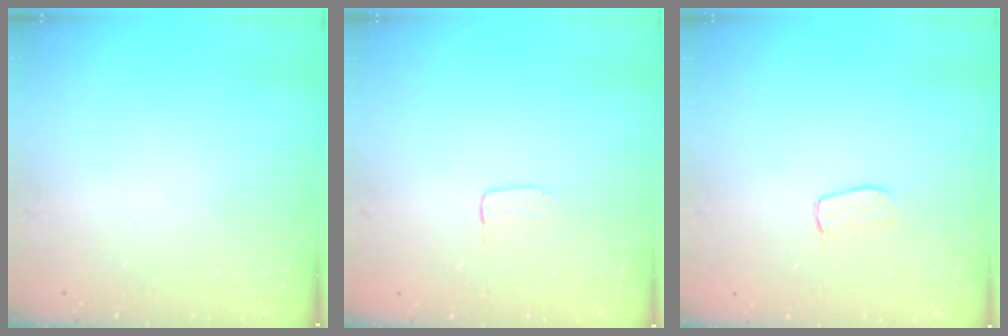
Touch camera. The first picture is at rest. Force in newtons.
{"total": 1.0, "press": 1.0, "slide": 0.1}
{"total": 4.2, "press": 4.2, "slide": 0.2}